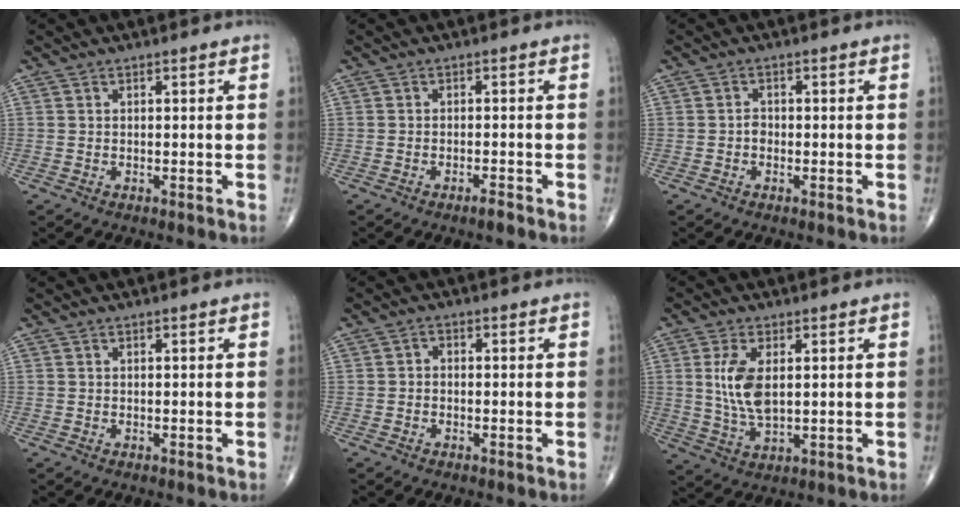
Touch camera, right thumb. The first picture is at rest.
{"total": 1.7, "force": [-1.3, 0.2, 1.1], "torque": [-0.022, 0.002, -0.026]}
{"total": 1.3, "force": [-0.5, 1.0, 0.7], "torque": [-0.003, 0.005, -0.011]}
{"total": 0.0}
{"total": 1.2, "force": [-0.4, 1.0, 0.7], "torque": [-0.002, 0.005, -0.013]}
{"total": 8.3, "force": [1.4, 4.0, 7.1], "torque": [-0.146, -0.011, 0.034]}